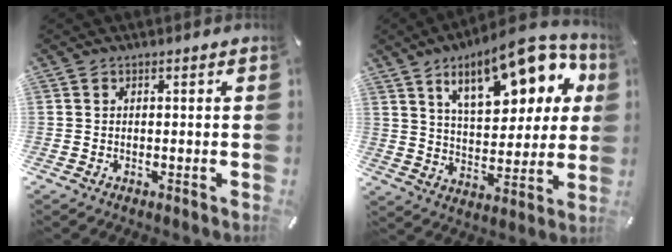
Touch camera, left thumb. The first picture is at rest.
{"total": 20.8, "force": [11.0, 9.6, 14.8], "torque": [-0.225, -0.046, 0.179]}